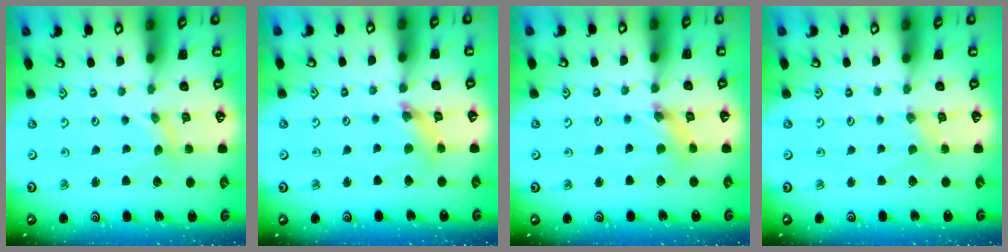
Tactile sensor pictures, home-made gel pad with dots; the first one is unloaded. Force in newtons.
{"total": 5.4, "press": 5.4, "slide": 0.4}
{"total": 4.0, "press": 3.9, "slide": 0.5}
{"total": 0.0}